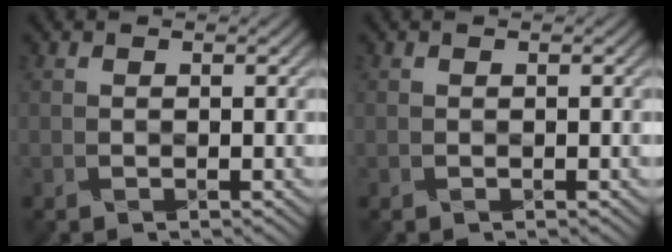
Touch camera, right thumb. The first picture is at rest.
{"total": 0.0}